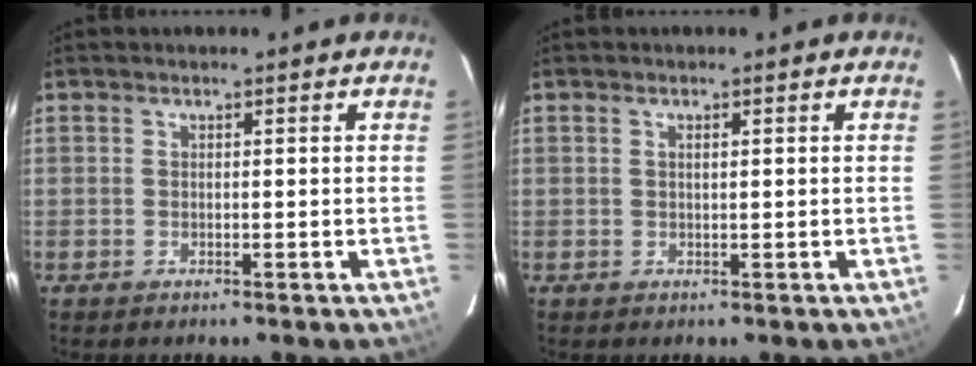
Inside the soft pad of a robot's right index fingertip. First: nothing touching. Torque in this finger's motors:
{"motor_torque": [-0.21, 0.04, -0.06, -0.01]}